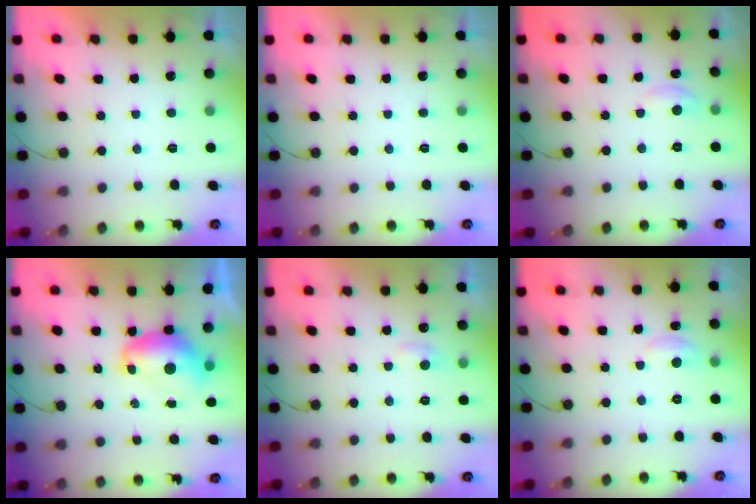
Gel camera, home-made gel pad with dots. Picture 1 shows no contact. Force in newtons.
{"total": 0.0}
{"total": 2.7, "press": 2.7, "slide": 0.3}
{"total": 8.5, "press": 8.4, "slide": 0.9}
{"total": 4.5, "press": 4.5, "slide": 0.6}
{"total": 4.6, "press": 4.5, "slide": 0.6}